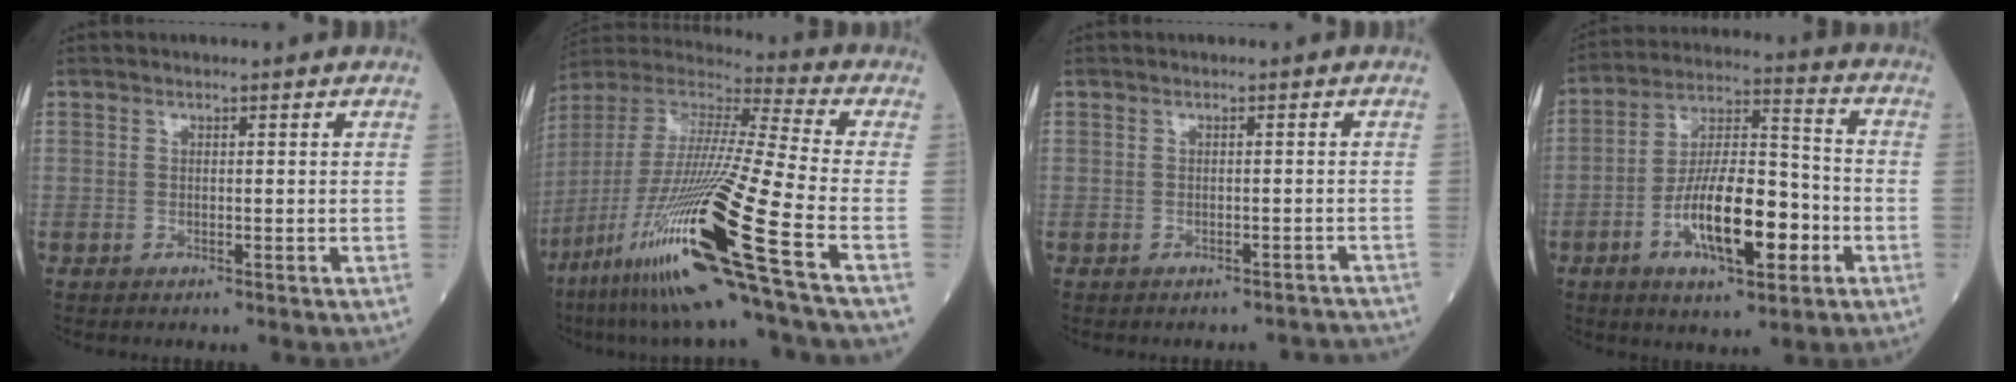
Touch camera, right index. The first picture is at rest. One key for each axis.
{"total": 27.9, "fx": -12.5, "fy": -0.2, "fz": 25.0, "tx": -0.496, "ty": -0.062, "tz": -0.236}
{"total": 4.1, "fx": -3.9, "fy": 1.0, "fz": 0.4, "tx": 0.000, "ty": -0.004, "tz": -0.040}
{"total": 14.6, "fx": -4.9, "fy": 4.6, "fz": 13.0, "tx": -0.237, "ty": 0.009, "tz": -0.082}